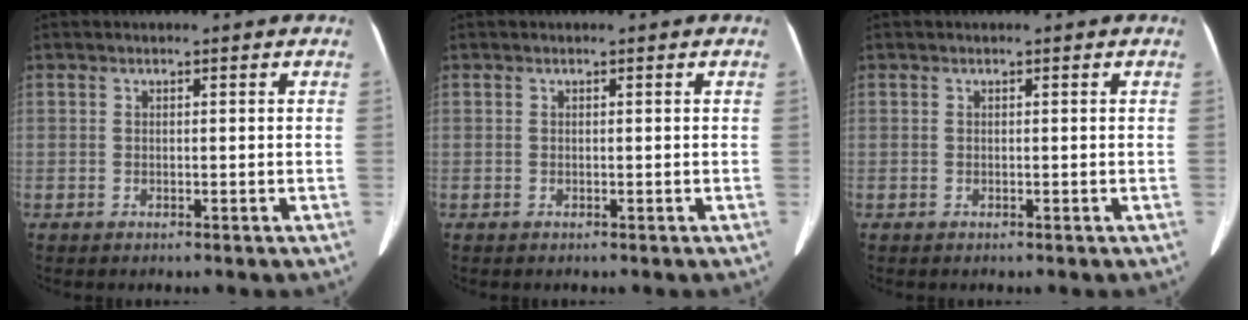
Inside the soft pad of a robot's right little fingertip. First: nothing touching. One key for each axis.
{"total": 0.0}
{"total": 0.0}